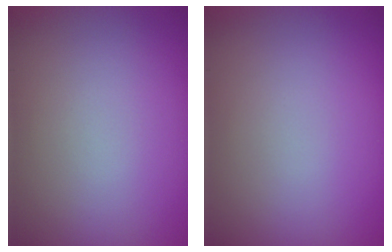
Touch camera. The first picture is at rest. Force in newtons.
{"total": 0.0}